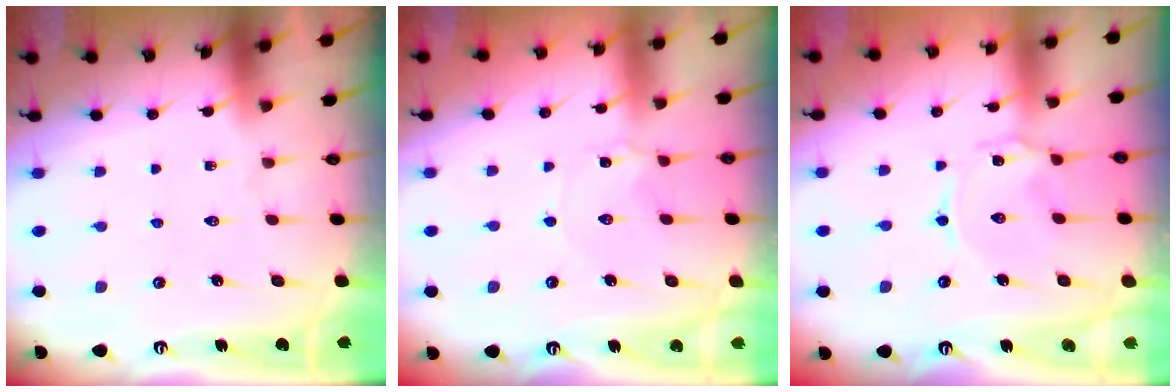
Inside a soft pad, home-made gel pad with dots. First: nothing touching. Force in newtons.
{"total": 2.2, "press": 2.2, "slide": 0.1}
{"total": 1.7, "press": 1.7, "slide": 0.4}